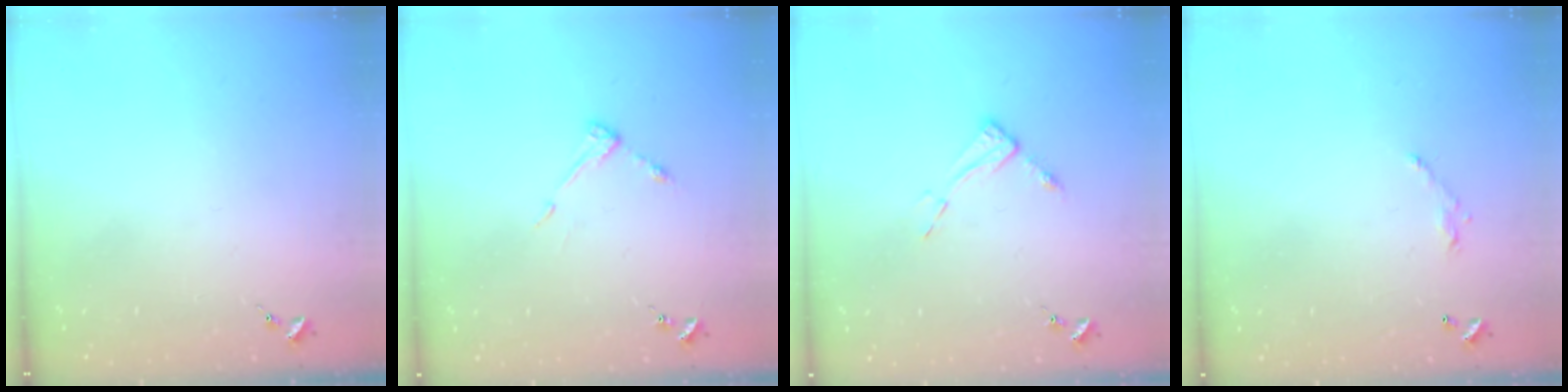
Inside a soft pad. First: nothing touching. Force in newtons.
{"total": 5.0, "press": 4.9, "slide": 0.4}
{"total": 6.5, "press": 6.5, "slide": 0.5}
{"total": 6.0, "press": 6.0, "slide": 0.4}